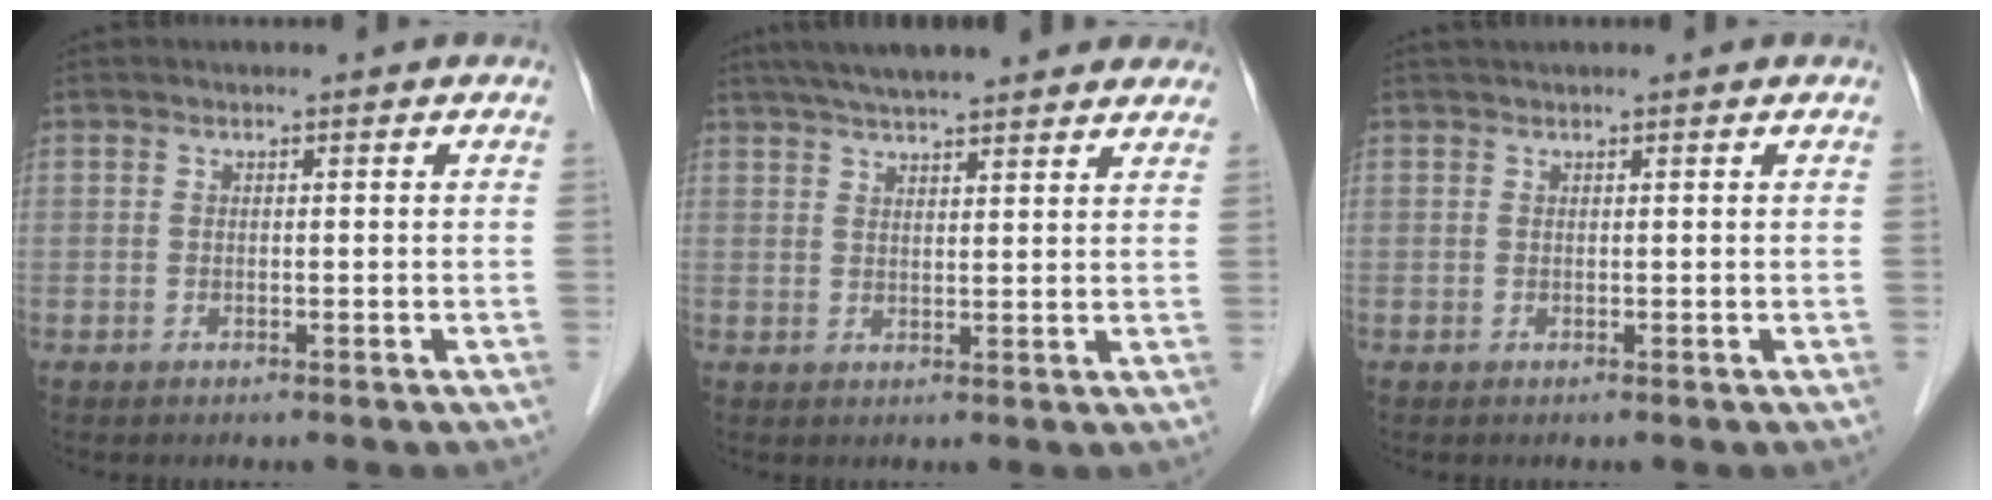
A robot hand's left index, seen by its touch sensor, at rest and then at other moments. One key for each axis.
{"total": 15.8, "fx": 13.4, "fy": 2.5, "fz": 7.9, "tx": -0.119, "ty": 0.044, "tz": 0.182}
{"total": 1.5, "fx": 1.4, "fy": 0.1, "fz": 0.6, "tx": -0.008, "ty": 0.023, "tz": 0.027}